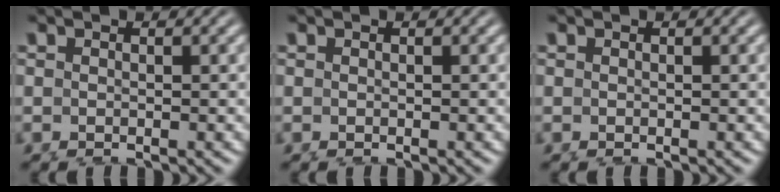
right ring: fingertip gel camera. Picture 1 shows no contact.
{"total": 0.0}
{"total": 0.0}